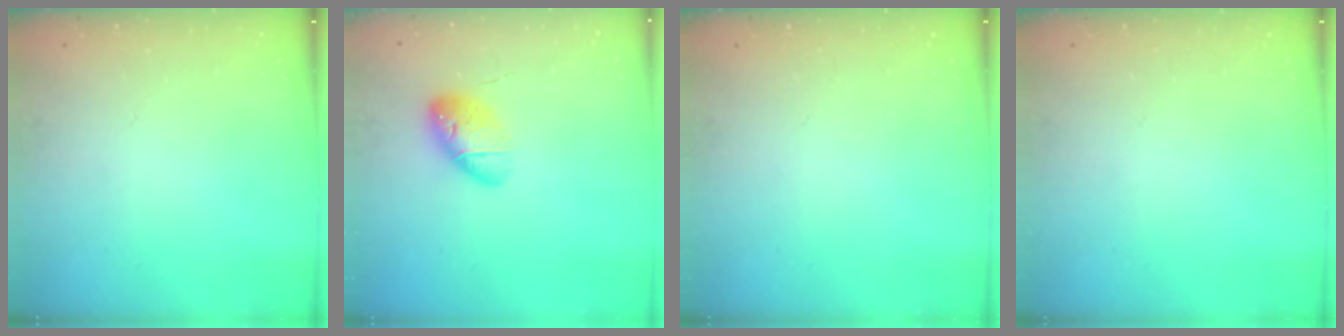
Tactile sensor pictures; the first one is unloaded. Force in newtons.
{"total": 11.3, "press": 11.0, "slide": 2.7}
{"total": 0.0}
{"total": 0.0}